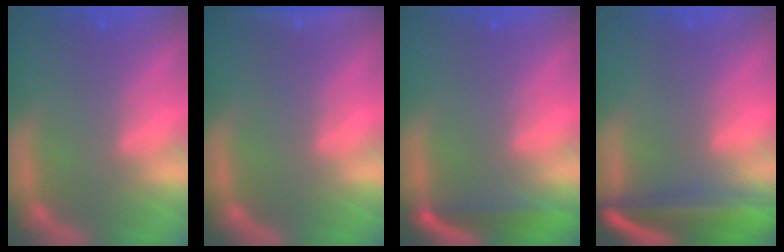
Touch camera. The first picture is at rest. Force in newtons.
{"total": 3.0}
{"total": 3.4}
{"total": 8.5}